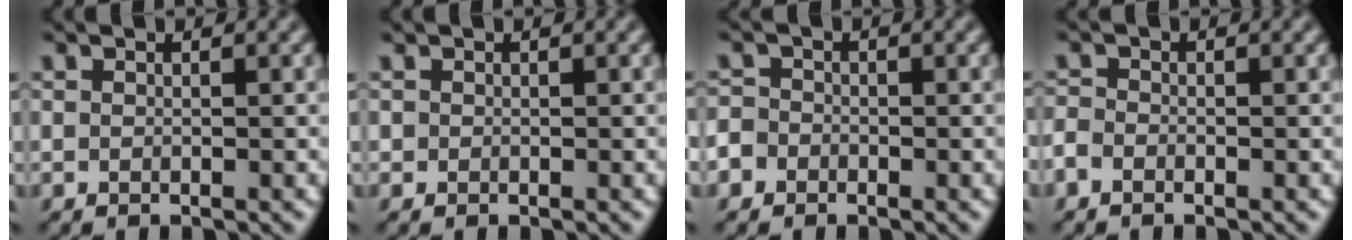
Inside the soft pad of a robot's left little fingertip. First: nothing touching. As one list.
[{"total": 0.5, "force": [0.1, 0.5, 0.0], "torque": [0.002, -0.002, 0.002]}, {"total": 3.1, "force": [-1.5, 2.6, 0.7], "torque": [-0.004, 0.005, -0.043]}, {"total": 1.4, "force": [-0.9, 0.9, 0.5], "torque": [-0.014, 0.000, -0.018]}]